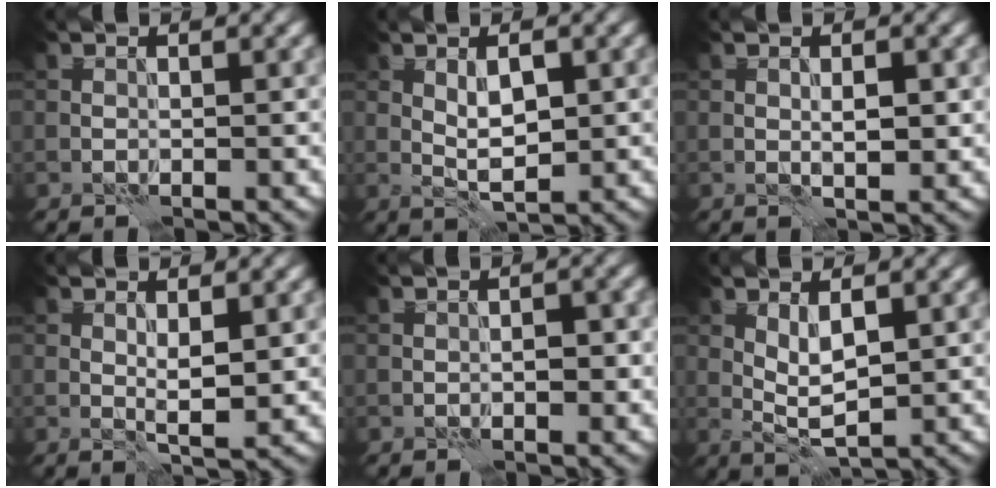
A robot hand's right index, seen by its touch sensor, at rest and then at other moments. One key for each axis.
{"total": 2.9, "fx": 0.2, "fy": 1.1, "fz": 2.7, "tx": -0.049, "ty": -0.002, "tz": 0.005}
{"total": 2.1, "fx": 0.0, "fy": 0.6, "fz": 2.0, "tx": -0.034, "ty": -0.003, "tz": 0.001}
{"total": 2.0, "fx": 0.3, "fy": 0.3, "fz": 2.0, "tx": -0.037, "ty": -0.004, "tz": 0.006}
{"total": 2.0, "fx": -0.3, "fy": 1.1, "fz": 1.7, "tx": -0.016, "ty": 0.004, "tz": -0.005}
{"total": 2.9, "fx": 0.4, "fy": 0.9, "fz": 2.7, "tx": -0.054, "ty": -0.002, "tz": 0.010}